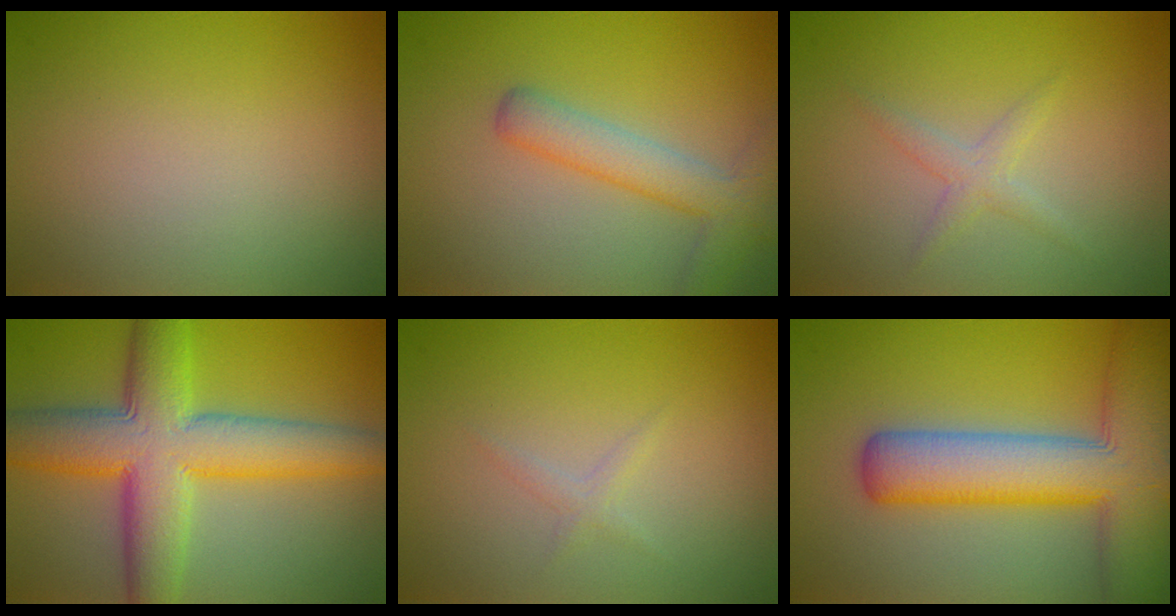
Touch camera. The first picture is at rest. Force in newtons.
{"total": 4.0, "press": 4.0, "slide": 0.2}
{"total": 1.5, "press": 1.5, "slide": 0.1}
{"total": 10.1, "press": 10.1, "slide": 0.3}
{"total": 0.8, "press": 0.8, "slide": 0.0}
{"total": 10.4, "press": 10.4, "slide": 0.6}